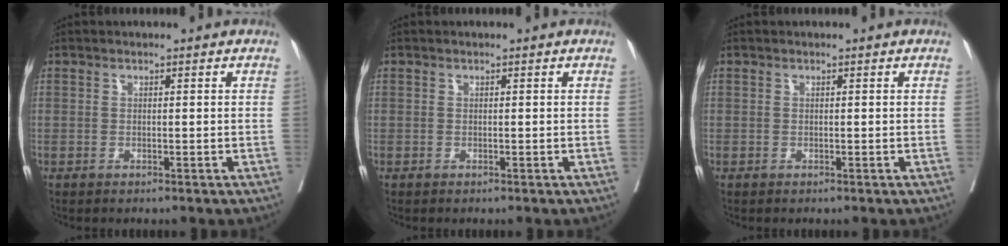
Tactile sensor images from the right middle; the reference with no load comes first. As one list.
[{"total": 0.0}, {"total": 0.0}]